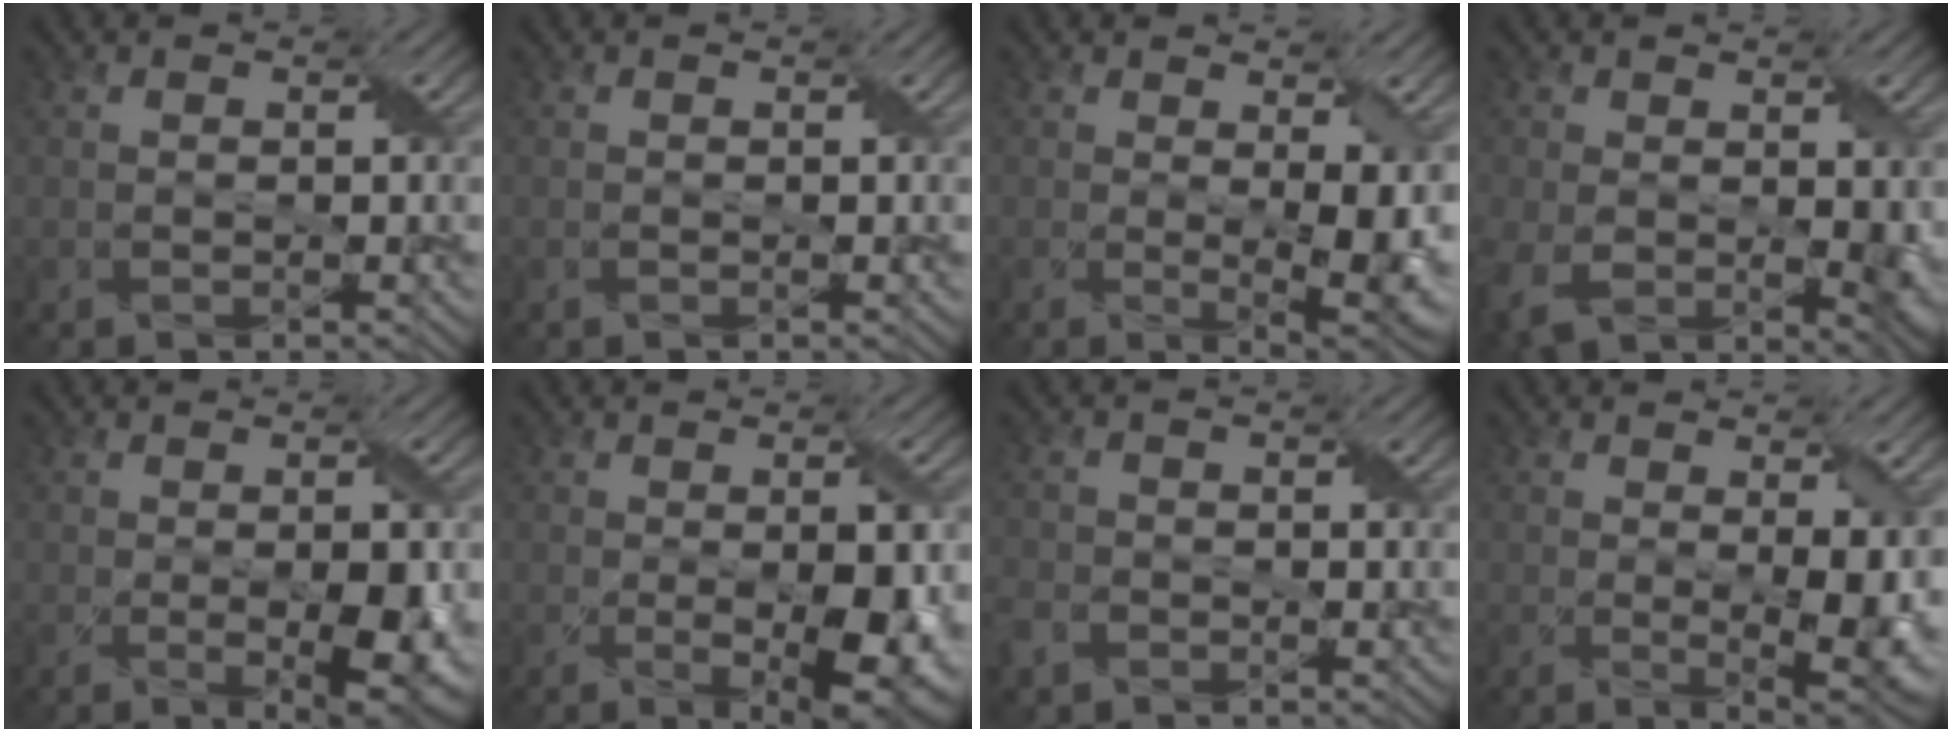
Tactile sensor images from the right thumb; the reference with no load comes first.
{"total": 0.0}
{"total": 6.9, "force": [0.1, 2.7, 6.4], "torque": [-0.105, -0.020, 0.015]}
{"total": 8.9, "force": [-1.1, 6.0, 6.5], "torque": [-0.151, -0.041, 0.000]}
{"total": 6.4, "force": [-1.1, 2.5, 5.7], "torque": [-0.093, -0.021, -0.005]}
{"total": 8.1, "force": [-1.4, 3.0, 7.4], "torque": [-0.118, -0.024, -0.004]}
{"total": 2.7, "force": [-1.7, 1.8, 1.1], "torque": [-0.035, -0.004, -0.046]}
{"total": 6.1, "force": [-0.1, 2.2, 5.7], "torque": [-0.098, -0.019, 0.011]}